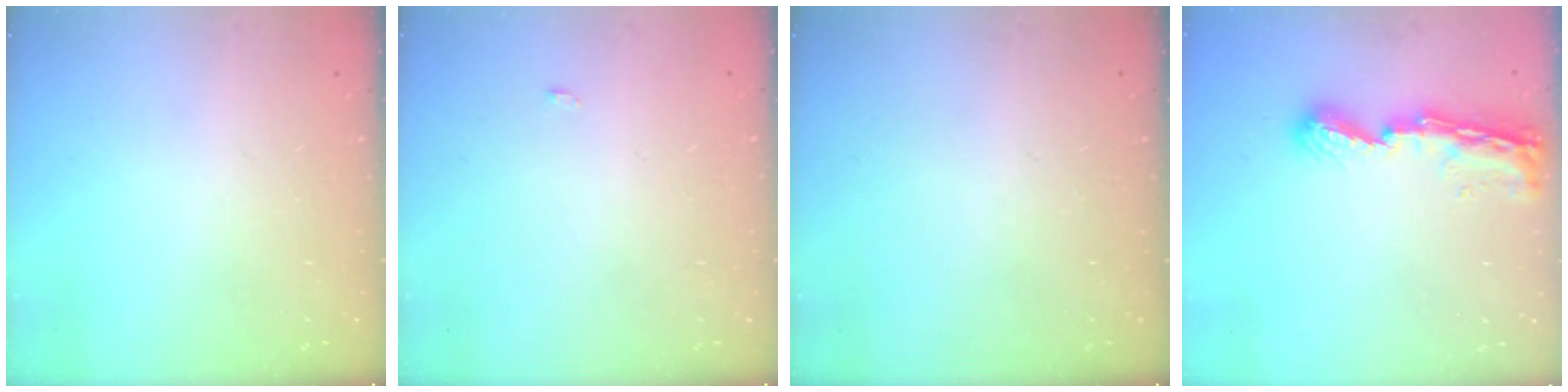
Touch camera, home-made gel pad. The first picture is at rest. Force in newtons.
{"total": 6.7, "press": 2.2, "slide": 6.3}
{"total": 0.0}
{"total": 8.4, "press": 8.4, "slide": 1.1}